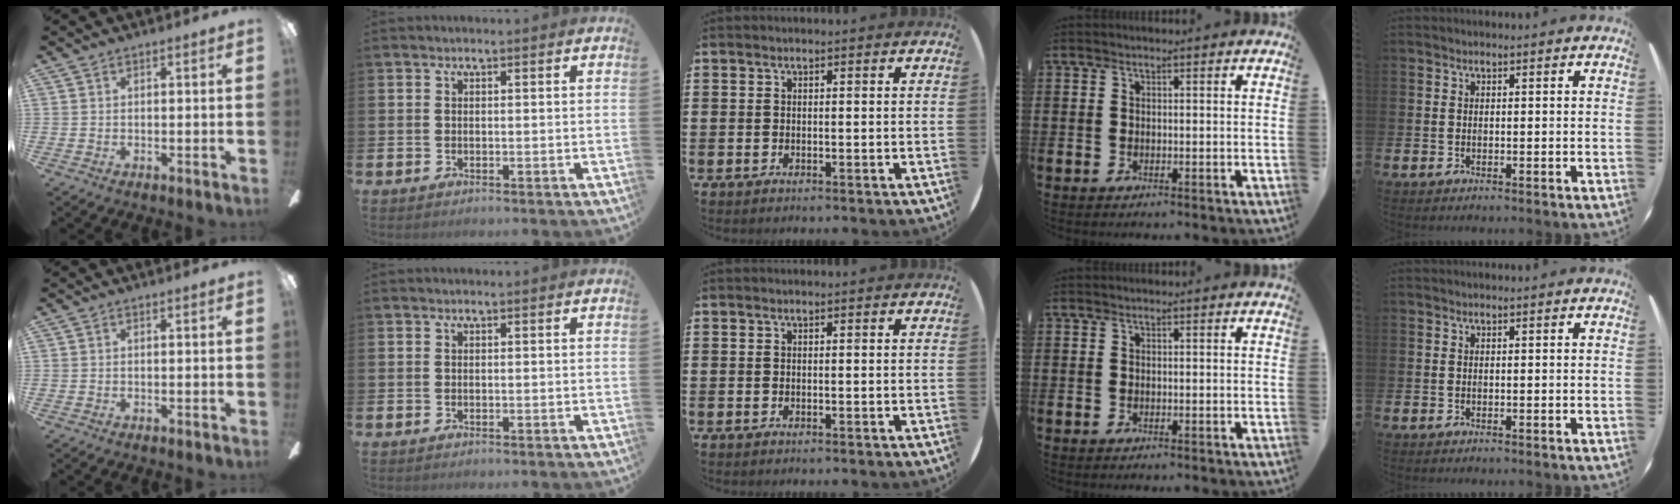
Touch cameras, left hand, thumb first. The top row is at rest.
{}